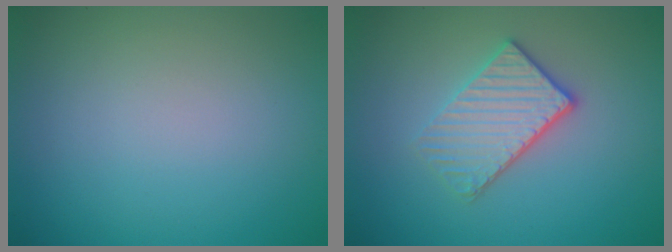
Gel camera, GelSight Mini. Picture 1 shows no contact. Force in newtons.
{"total": 3.5, "press": 3.1, "slide": 1.7}